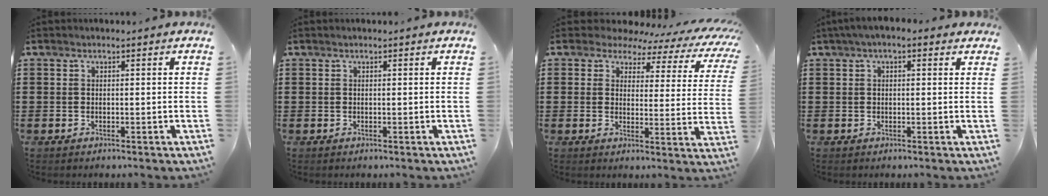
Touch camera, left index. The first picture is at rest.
{"total": 0.0}
{"total": 3.7, "force": [2.7, 2.0, 1.5], "torque": [-0.038, -0.011, 0.040]}
{"total": 1.9, "force": [0.8, 1.0, 1.4], "torque": [-0.031, 0.009, 0.012]}